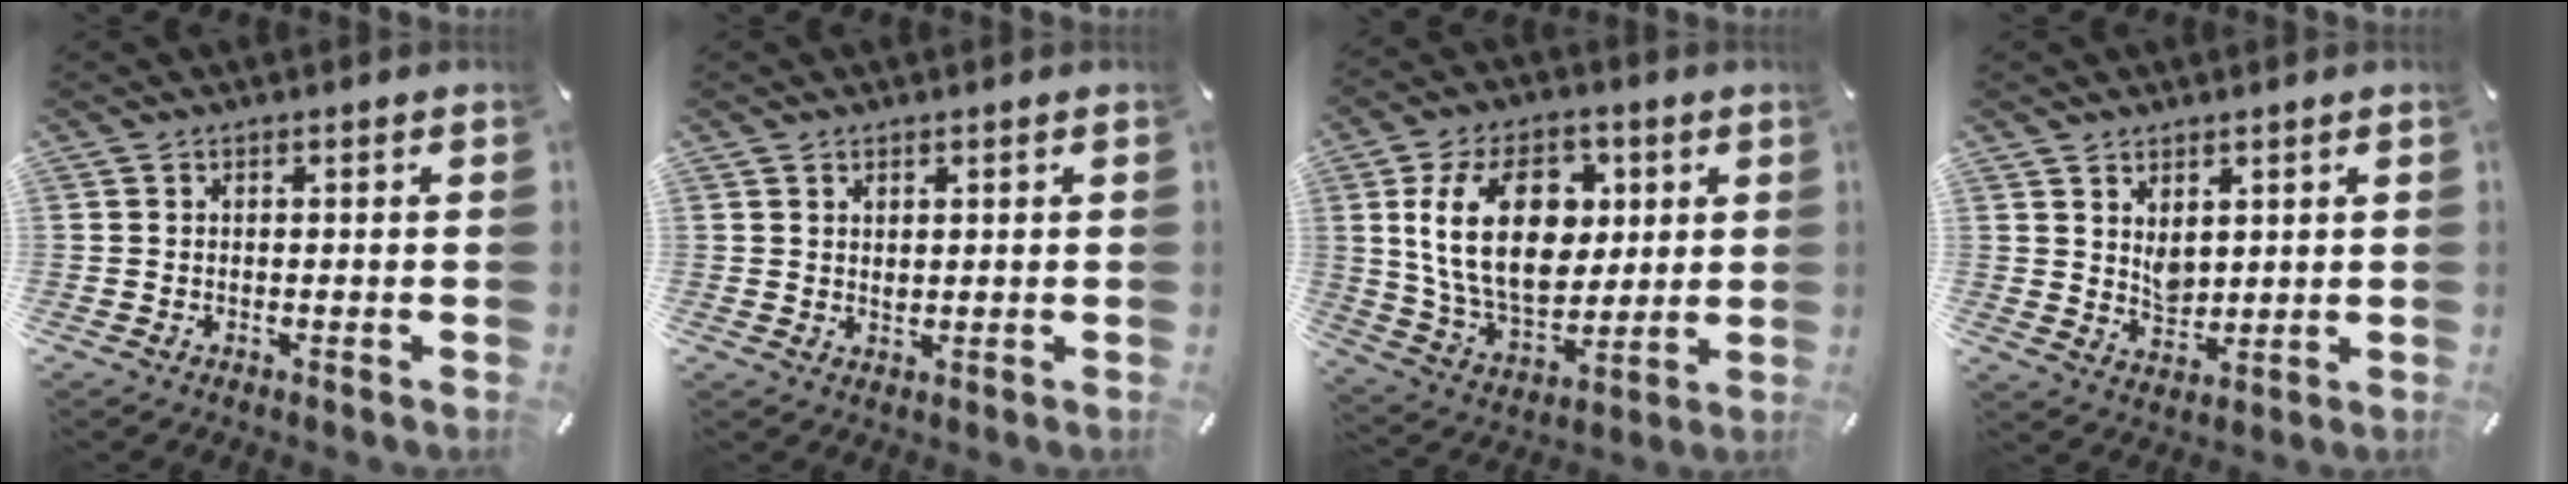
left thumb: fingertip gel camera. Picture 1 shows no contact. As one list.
[{"total": 1.4, "force": [1.0, 0.8, 0.3], "torque": [0.002, -0.003, 0.018]}, {"total": 20.7, "force": [4.4, 14.0, 14.6], "torque": [-0.288, 0.004, 0.074]}, {"total": 4.9, "force": [2.9, 3.7, 1.6], "torque": [-0.024, -0.015, 0.053]}]